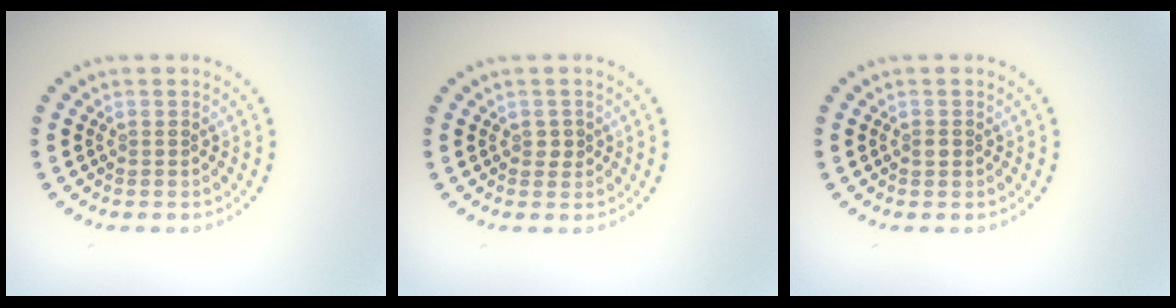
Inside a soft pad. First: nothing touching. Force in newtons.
{"total": 0.9, "press": 0.8, "slide": 0.3}
{"total": 0.8, "press": 0.7, "slide": 0.3}